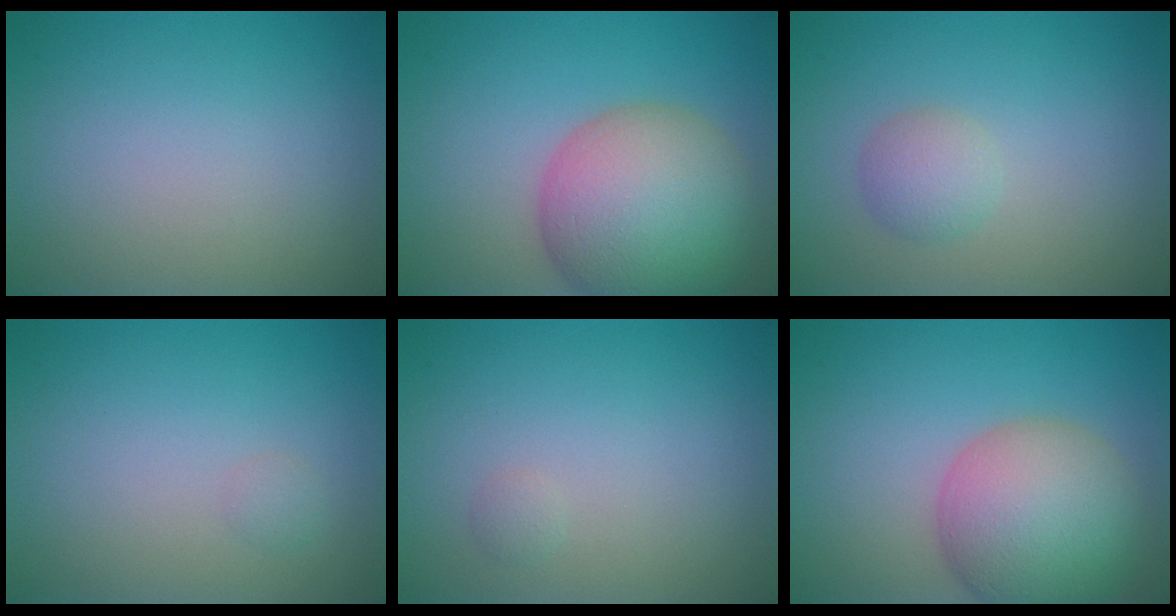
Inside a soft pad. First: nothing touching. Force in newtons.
{"total": 11.1, "press": 11.1, "slide": 0.7}
{"total": 2.0, "press": 2.0, "slide": 0.1}
{"total": 0.6, "press": 0.6, "slide": 0.0}
{"total": 0.6, "press": 0.6, "slide": 0.1}
{"total": 8.8, "press": 8.8, "slide": 0.5}